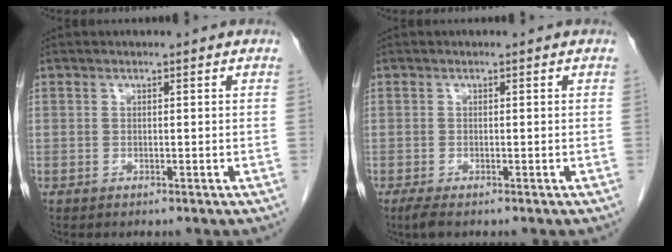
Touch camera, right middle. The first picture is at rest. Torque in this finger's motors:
{"motor_torque": [0.32, -0.12, 0.06, 0.03]}